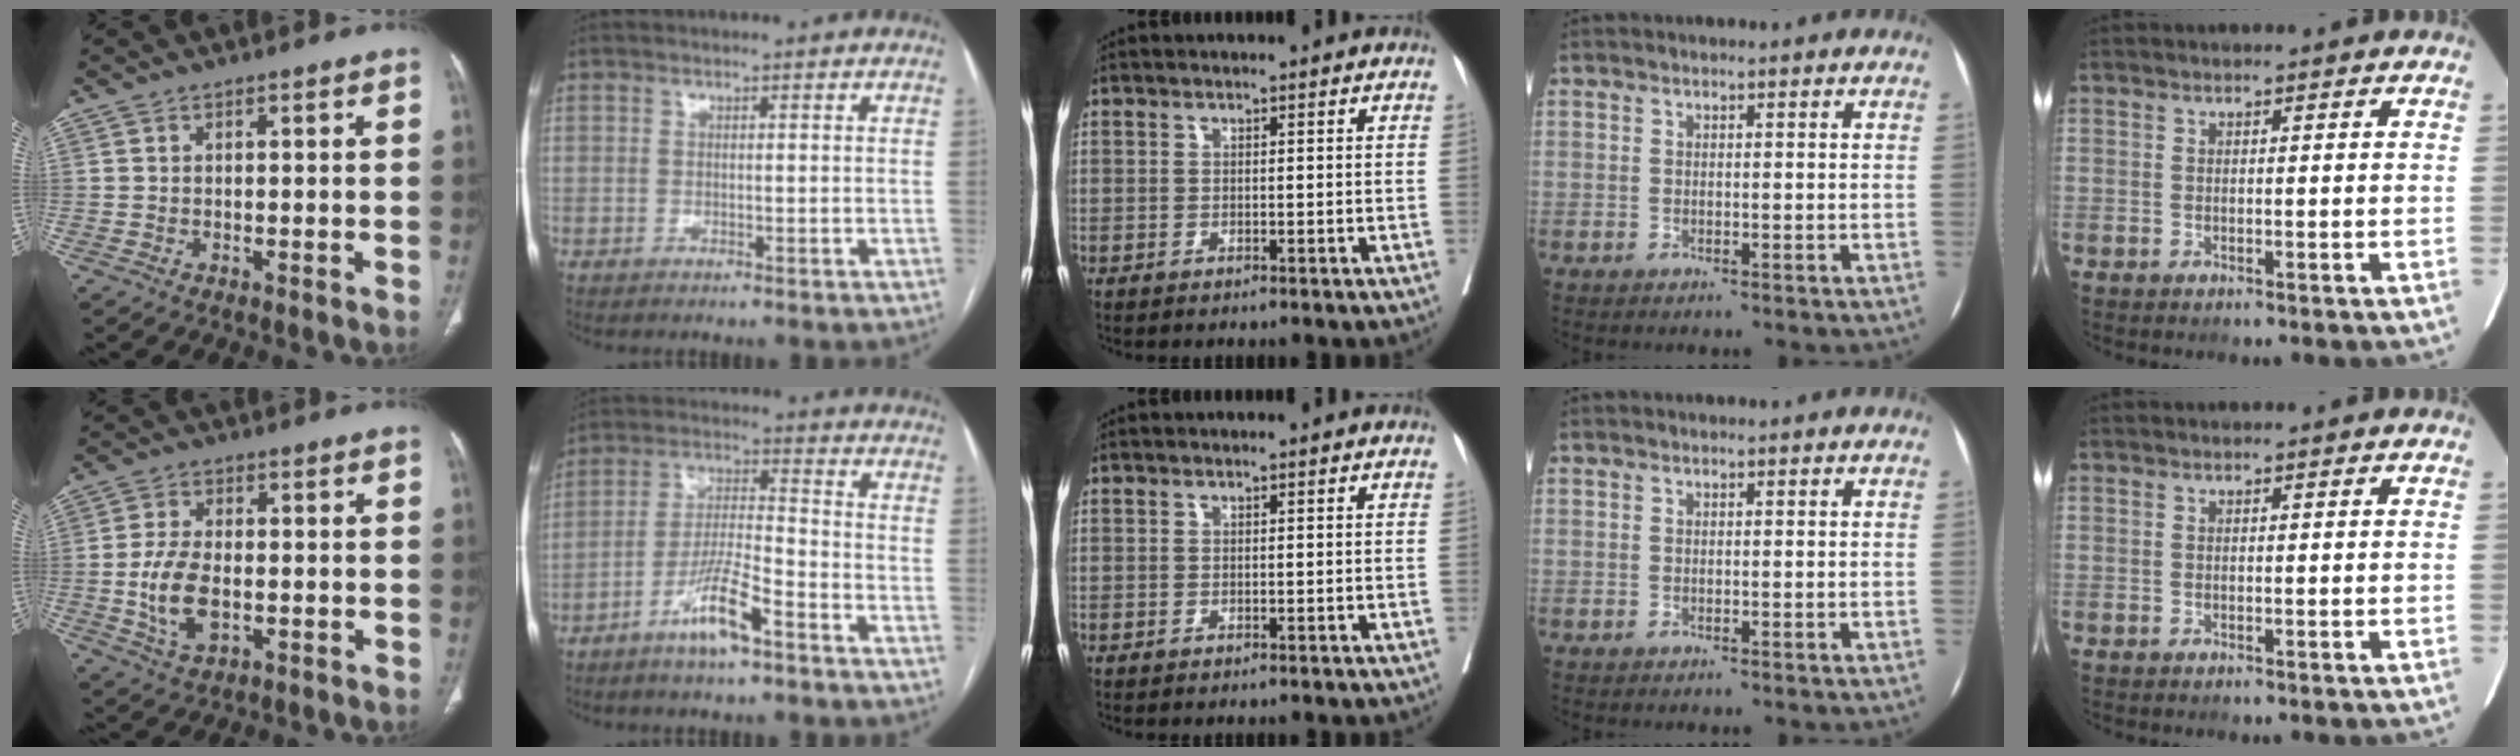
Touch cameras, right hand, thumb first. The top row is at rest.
{"thumb": {"total": 9.2, "force": [-1.5, 5.2, 7.4], "torque": [-0.145, 0.002, -0.023]}, "index": {"total": 8.9, "force": [-5.5, 1.0, 6.9], "torque": [-0.140, -0.003, -0.103]}, "middle": {"total": 0.5, "force": [-0.5, 0.1, 0.1], "torque": [0.000, -0.002, -0.009]}}